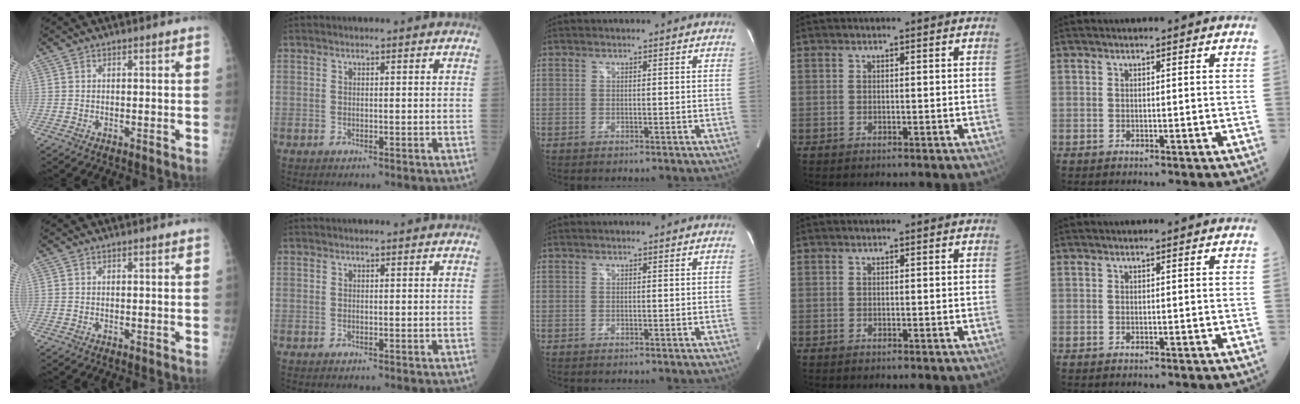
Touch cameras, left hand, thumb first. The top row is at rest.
{}